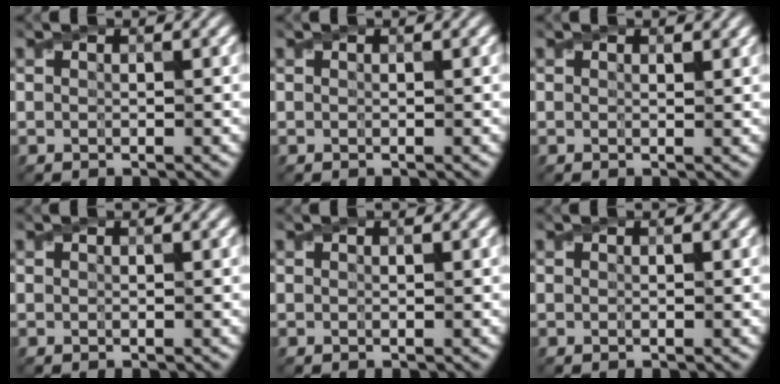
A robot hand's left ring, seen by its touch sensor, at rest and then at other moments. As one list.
[{"total": 0.0}, {"total": 0.6, "force": [0.4, 0.2, 0.4], "torque": [-0.004, -0.002, 0.006]}, {"total": 0.0}, {"total": 0.0}, {"total": 0.0}]